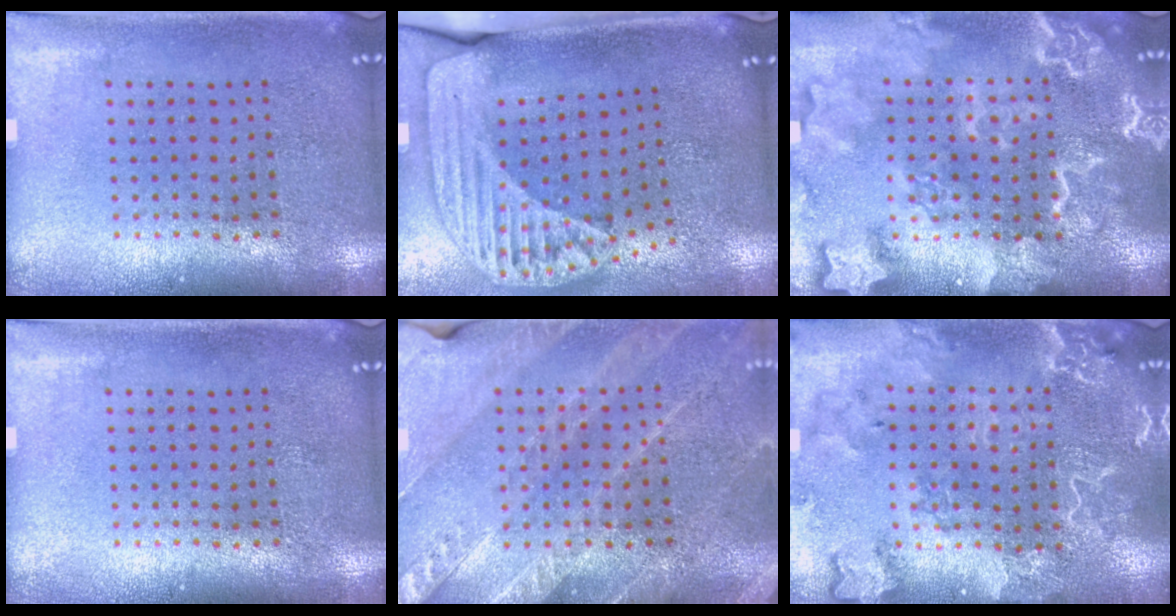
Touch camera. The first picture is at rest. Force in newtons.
{"total": 2.2, "press": 1.7, "slide": 1.4}
{"total": 4.6, "press": 4.5, "slide": 0.6}
{"total": 0.0}
{"total": 2.6, "press": 2.5, "slide": 0.7}
{"total": 2.6, "press": 2.4, "slide": 1.0}